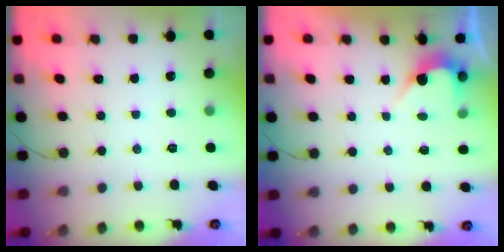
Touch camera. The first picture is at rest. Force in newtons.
{"total": 2.5, "press": 2.5, "slide": 0.2}